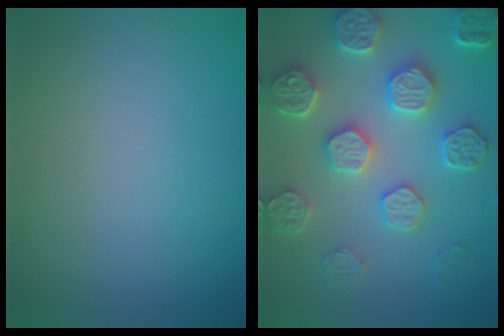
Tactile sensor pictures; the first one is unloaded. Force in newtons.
{"total": 6.2, "press": 5.6, "slide": 2.6}